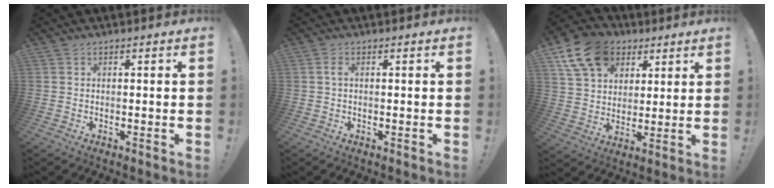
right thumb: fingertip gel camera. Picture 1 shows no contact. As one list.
[{"total": 1.2, "force": [0.1, 0.4, 1.2], "torque": [-0.020, 0.002, -0.001]}, {"total": 15.7, "force": [7.7, 11.4, 7.5], "torque": [-0.116, -0.034, 0.149]}]